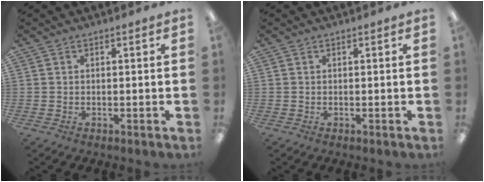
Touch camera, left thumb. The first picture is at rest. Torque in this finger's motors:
{"motor_torque": [-0.14, 0.14, -0.16, 0.16, 0.00]}